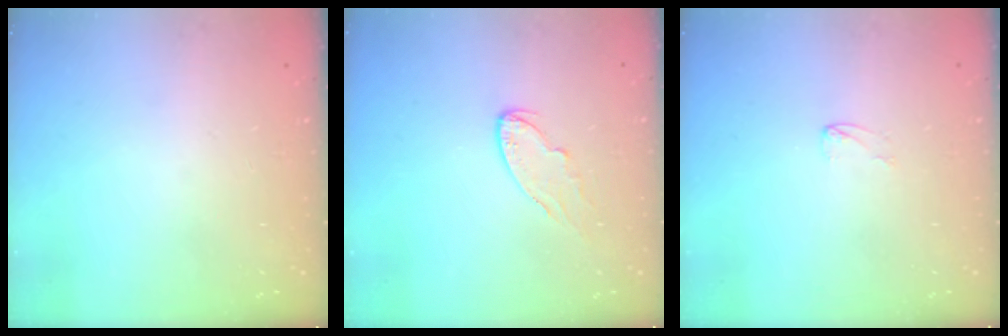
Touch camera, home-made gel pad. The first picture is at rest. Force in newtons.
{"total": 6.1, "press": 6.1, "slide": 0.6}
{"total": 3.0, "press": 3.0, "slide": 0.3}